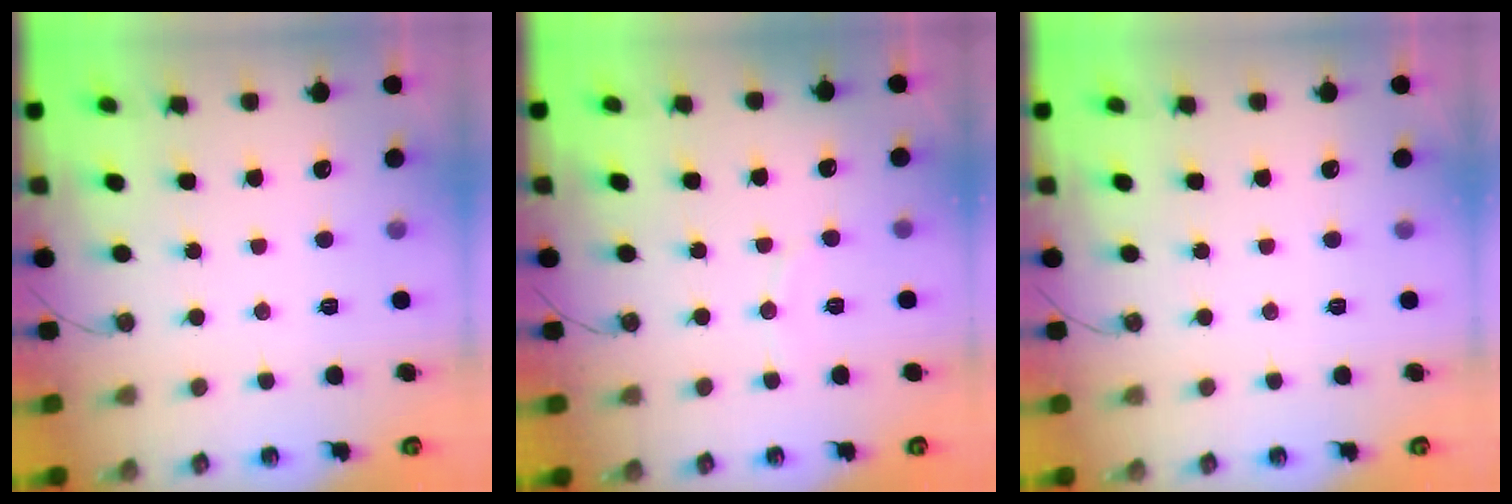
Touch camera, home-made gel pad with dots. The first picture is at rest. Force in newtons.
{"total": 3.6, "press": 3.5, "slide": 0.4}
{"total": 0.0}